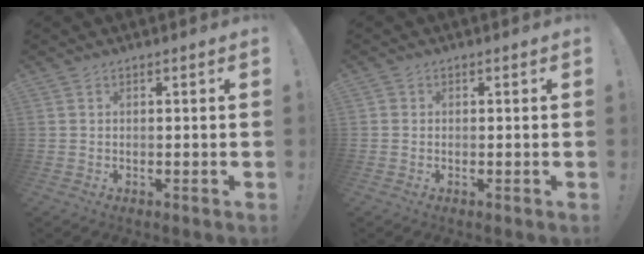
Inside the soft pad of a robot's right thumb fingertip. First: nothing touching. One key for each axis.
{"total": 0.7, "fx": 0.0, "fy": 0.7, "fz": 0.2, "tx": -0.003, "ty": 0.002, "tz": 0.001}